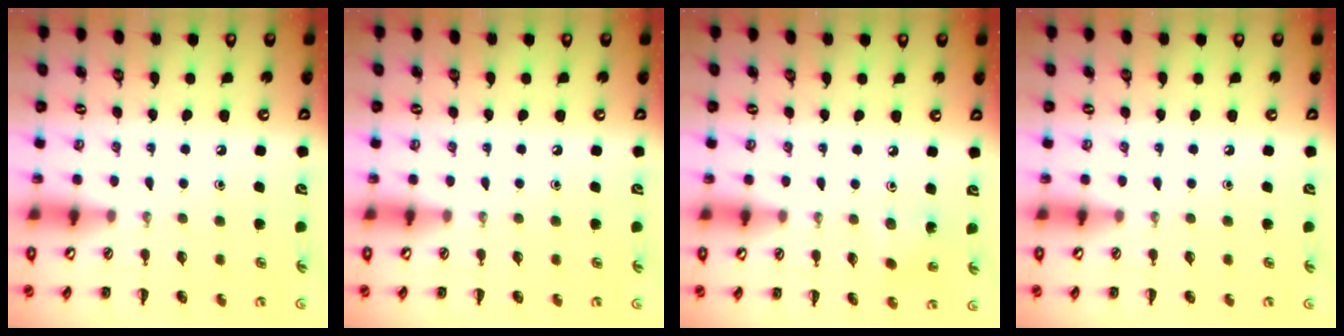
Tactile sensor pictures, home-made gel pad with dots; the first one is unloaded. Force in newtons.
{"total": 0.0}
{"total": 2.5, "press": 2.4, "slide": 0.8}
{"total": 0.0}